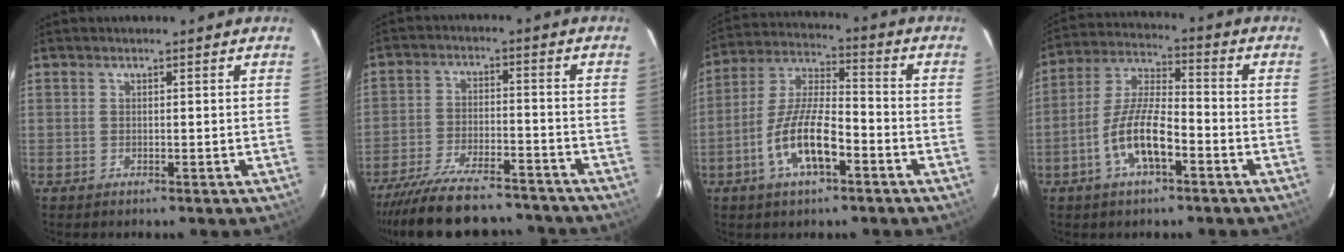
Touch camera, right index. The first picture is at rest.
{"total": 19.9, "force": [-17.3, 5.8, 7.8], "torque": [-0.168, -0.010, -0.255]}
{"total": 12.5, "force": [-5.5, 4.3, 10.4], "torque": [-0.214, 0.002, -0.101]}
{"total": 11.0, "force": [-4.8, 3.6, 9.2], "torque": [-0.195, 0.004, -0.090]}